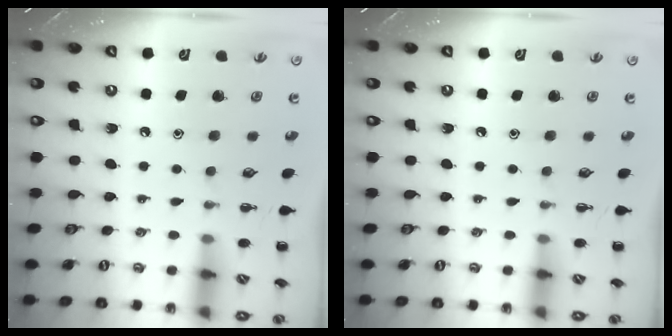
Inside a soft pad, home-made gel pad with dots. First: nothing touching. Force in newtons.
{"total": 0.0}